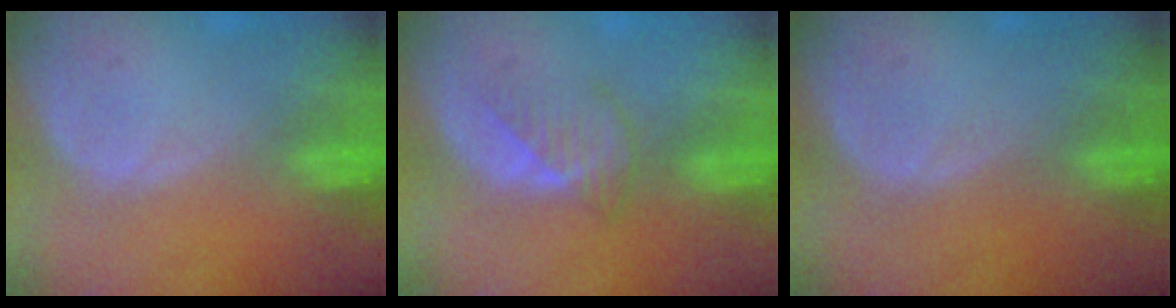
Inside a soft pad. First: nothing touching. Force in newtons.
{"total": 3.2, "press": 3.1, "slide": 1.0}
{"total": 0.0}